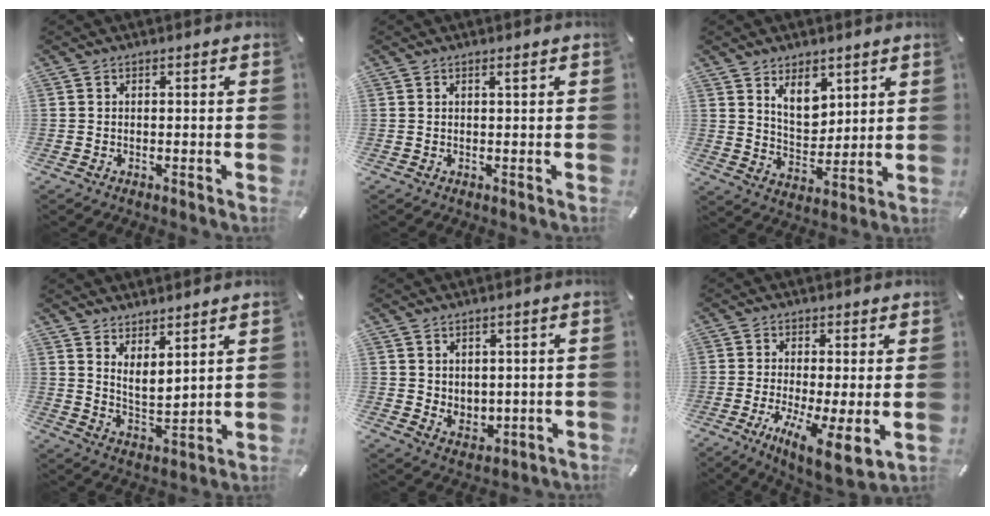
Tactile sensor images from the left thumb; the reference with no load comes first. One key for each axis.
{"total": 1.1, "fx": 0.5, "fy": 0.0, "fz": 1.0, "tx": -0.019, "ty": -0.001, "tz": 0.008}
{"total": 8.7, "fx": 5.3, "fy": 5.6, "fz": 4.1, "tx": -0.065, "ty": -0.028, "tz": 0.094}
{"total": 5.3, "fx": 5.3, "fy": 0.7, "fz": 0.6, "tx": -0.022, "ty": -0.040, "tz": 0.099}
{"total": 4.2, "fx": 2.6, "fy": 3.4, "fz": 0.4, "tx": -0.003, "ty": -0.018, "tz": 0.047}
{"total": 8.3, "fx": -1.7, "fy": 1.6, "fz": 8.0, "tx": -0.136, "ty": -0.024, "tz": -0.026}